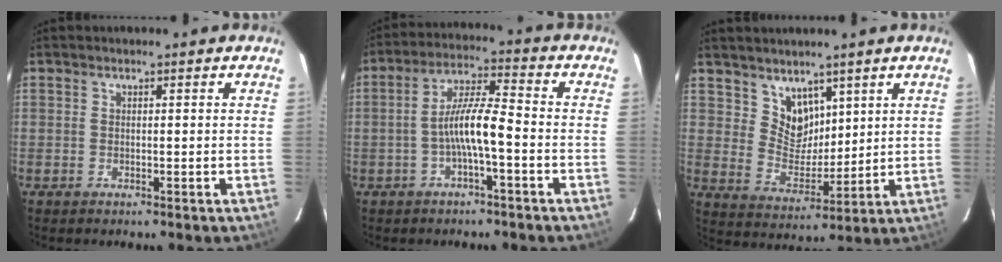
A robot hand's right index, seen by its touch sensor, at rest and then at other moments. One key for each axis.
{"total": 7.4, "fx": -2.5, "fy": 0.7, "fz": 6.9, "tx": -0.143, "ty": 0.014, "tz": -0.044}
{"total": 7.2, "fx": 4.8, "fy": 4.9, "fz": 2.1, "tx": -0.028, "ty": 0.000, "tz": 0.101}